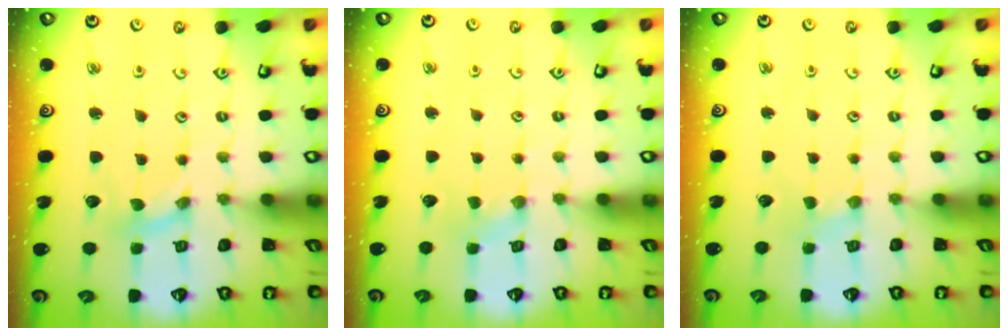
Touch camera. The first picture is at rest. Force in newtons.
{"total": 0.0}
{"total": 0.0}